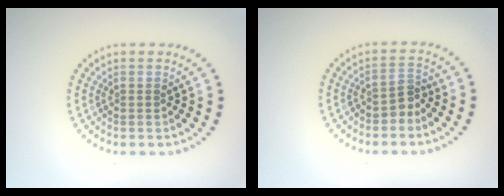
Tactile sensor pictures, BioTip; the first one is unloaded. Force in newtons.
{"total": 1.5, "press": 1.2, "slide": 1.0}